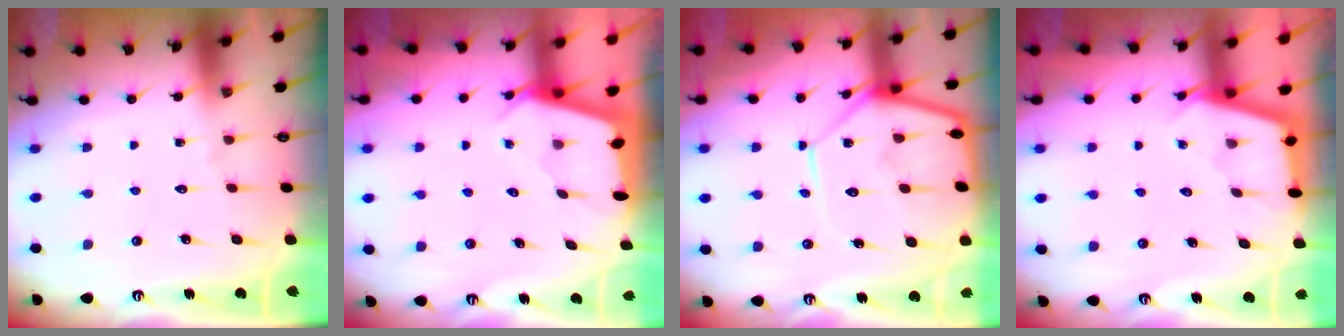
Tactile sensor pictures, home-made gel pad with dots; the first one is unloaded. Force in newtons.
{"total": 2.5, "press": 2.5, "slide": 0.2}
{"total": 12.5, "press": 12.4, "slide": 1.2}
{"total": 2.5, "press": 2.5, "slide": 0.1}